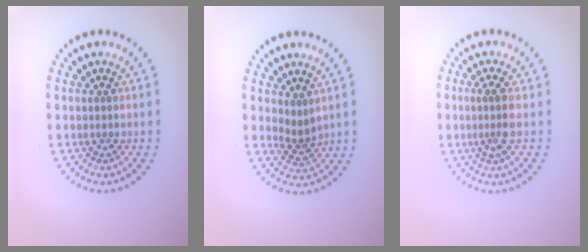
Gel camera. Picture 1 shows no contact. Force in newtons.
{"total": 2.0, "press": 1.4, "slide": 1.4}
{"total": 2.3, "press": 1.8, "slide": 1.4}